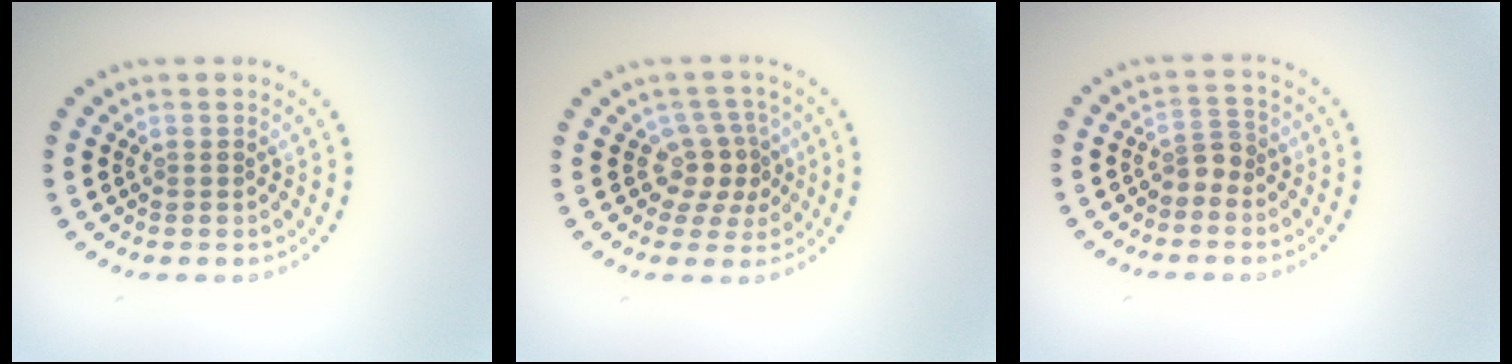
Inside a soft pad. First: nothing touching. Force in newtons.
{"total": 3.0, "press": 2.2, "slide": 2.0}
{"total": 1.8, "press": 1.4, "slide": 1.1}